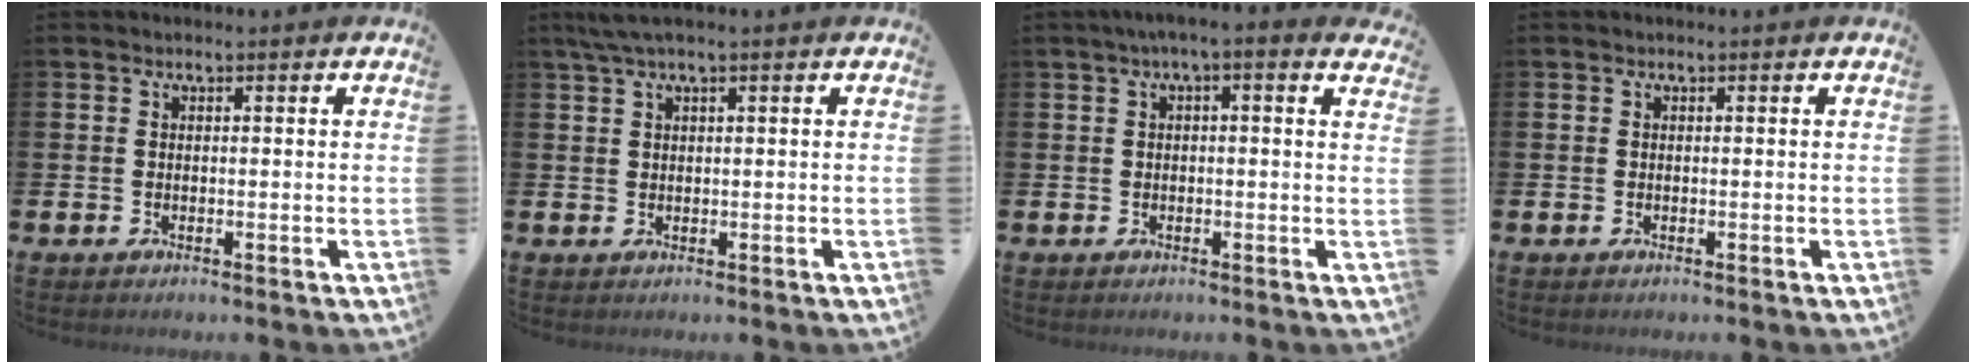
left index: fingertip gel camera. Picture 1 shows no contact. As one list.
[{"total": 2.3, "force": [1.5, 0.0, 1.8], "torque": [-0.038, 0.003, 0.027]}, {"total": 1.7, "force": [0.9, 0.2, 1.5], "torque": [-0.020, -0.001, 0.013]}, {"total": 0.0}]